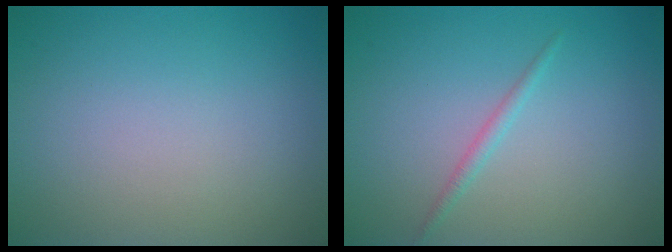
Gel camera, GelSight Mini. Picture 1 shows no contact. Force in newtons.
{"total": 1.0, "press": 1.0, "slide": 0.0}